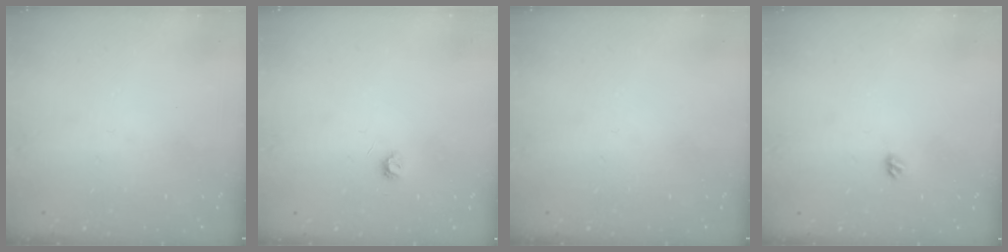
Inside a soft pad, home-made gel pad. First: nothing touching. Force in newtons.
{"total": 3.7, "press": 3.7, "slide": 0.4}
{"total": 0.0}
{"total": 3.5, "press": 3.5, "slide": 0.8}